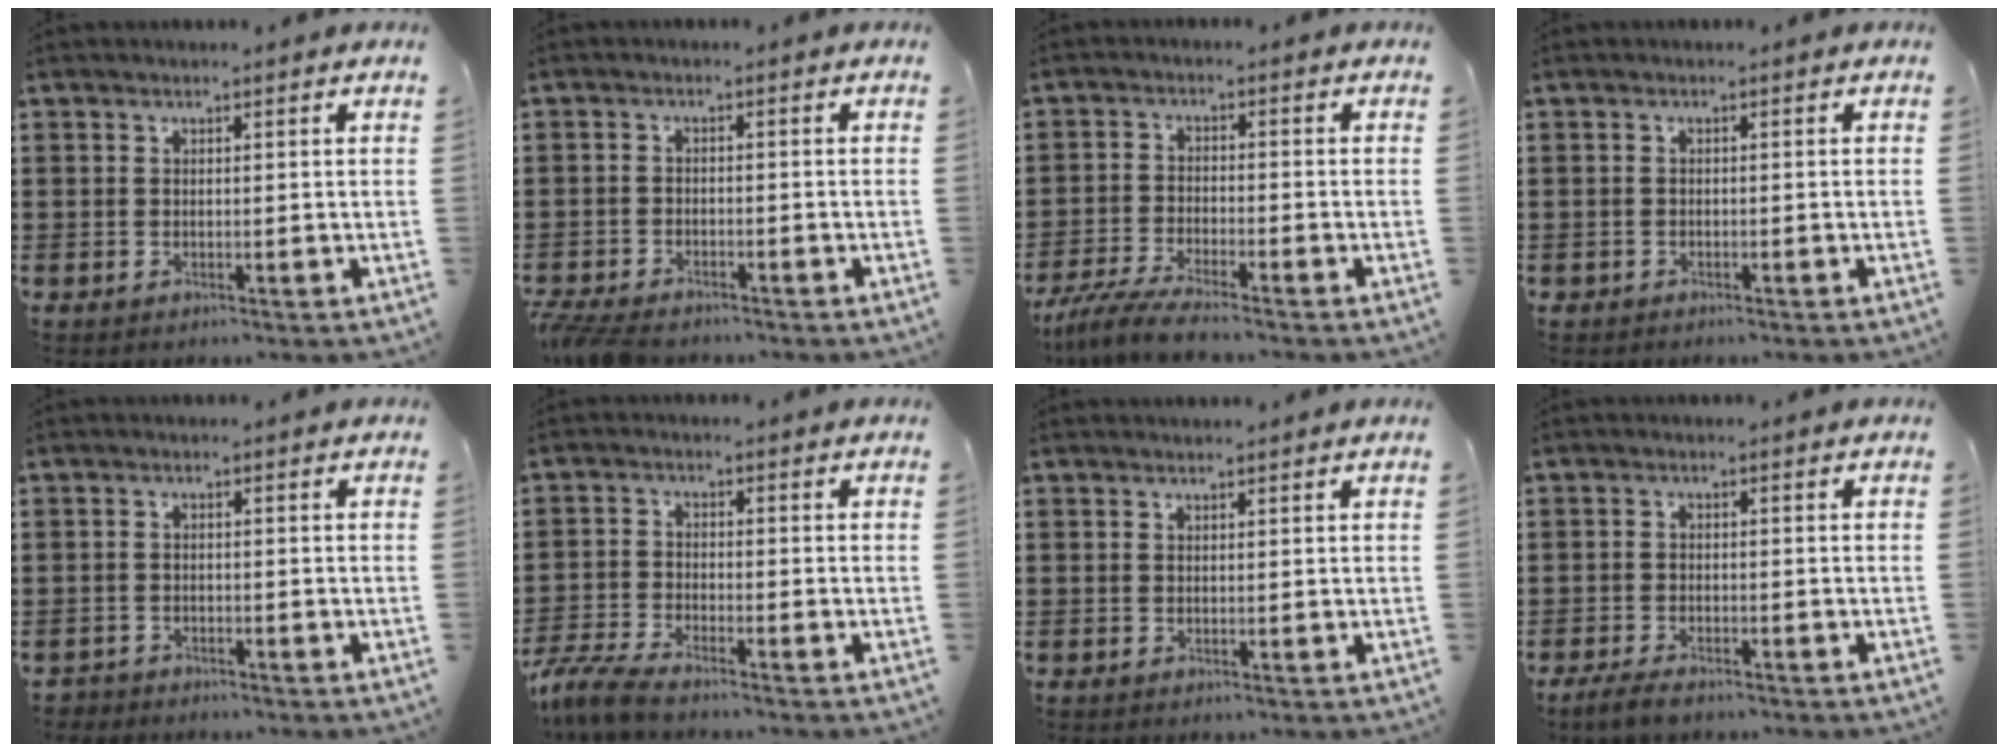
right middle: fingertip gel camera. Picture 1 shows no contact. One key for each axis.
{"total": 3.2, "fx": -3.0, "fy": 0.7, "fz": 0.8, "tx": -0.038, "ty": -0.006, "tz": -0.069}
{"total": 5.2, "fx": -4.7, "fy": 0.1, "fz": 2.1, "tx": -0.056, "ty": -0.014, "tz": -0.093}
{"total": 0.7, "fx": -0.7, "fy": 0.3, "fz": -0.1, "tx": -0.001, "ty": 0.000, "tz": -0.015}
{"total": 1.7, "fx": -1.7, "fy": 0.4, "fz": -0.2, "tx": -0.003, "ty": -0.002, "tz": -0.037}
{"total": 4.7, "fx": -4.3, "fy": 0.4, "fz": 1.9, "tx": -0.068, "ty": -0.014, "tz": -0.091}
{"total": 0.0}
{"total": 2.4, "fx": -1.9, "fy": 0.7, "fz": 1.2, "tx": -0.035, "ty": -0.002, "tz": -0.041}